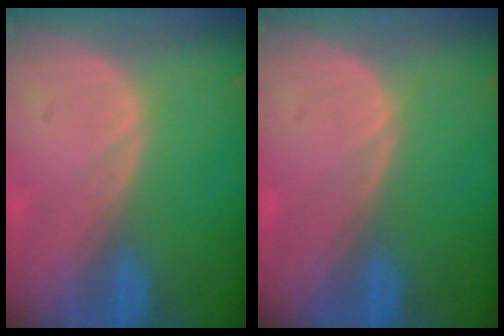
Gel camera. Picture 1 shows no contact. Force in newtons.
{"total": 0.0}